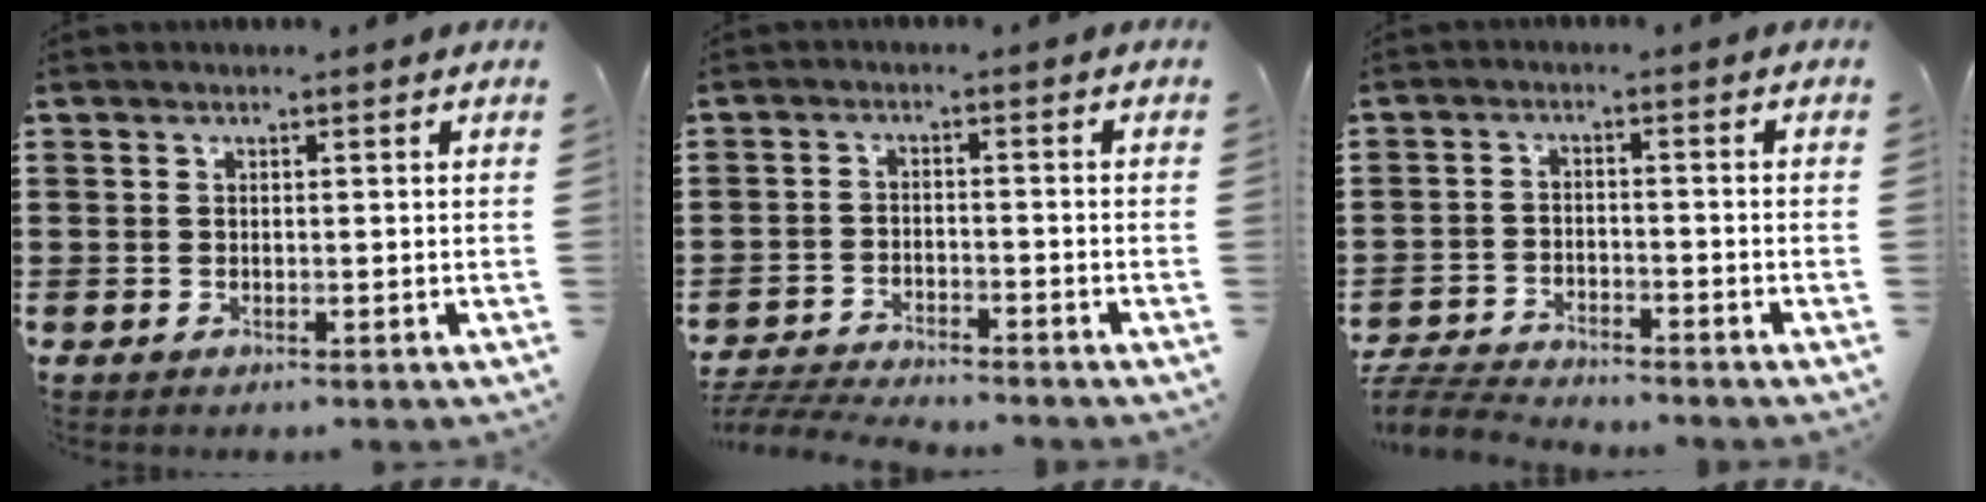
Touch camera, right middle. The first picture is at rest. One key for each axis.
{"total": 4.2, "fx": -4.2, "fy": 0.3, "fz": 0.5, "tx": -0.024, "ty": -0.001, "tz": -0.091}
{"total": 4.7, "fx": -4.7, "fy": 0.6, "fz": 0.6, "tx": -0.023, "ty": 0.003, "tz": -0.098}